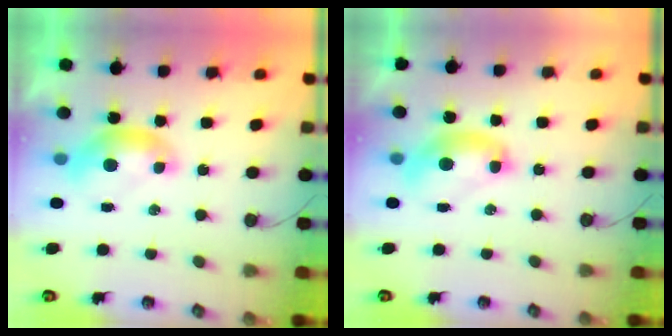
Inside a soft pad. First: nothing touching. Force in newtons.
{"total": 2.8, "press": 2.8, "slide": 0.1}